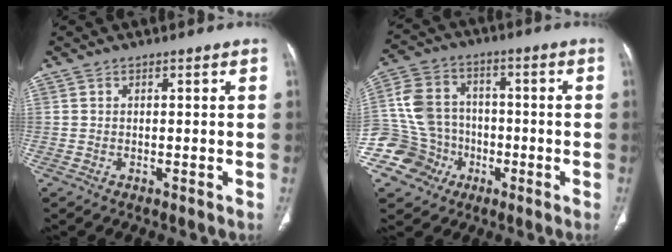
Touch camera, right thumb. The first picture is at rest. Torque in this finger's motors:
{"motor_torque": [1.25, 2.25, 1.07, -0.47, 0.04]}